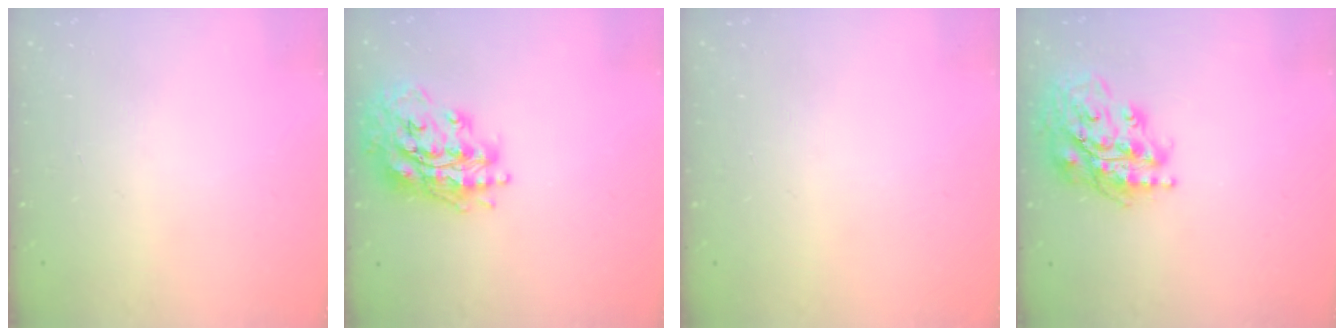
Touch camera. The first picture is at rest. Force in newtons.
{"total": 18.7, "press": 18.7, "slide": 1.8}
{"total": 0.0}
{"total": 18.3, "press": 18.1, "slide": 2.6}